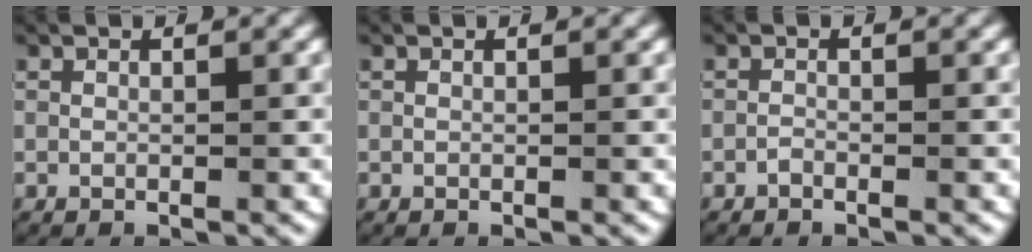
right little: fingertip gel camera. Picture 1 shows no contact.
{"total": 0.0}
{"total": 0.7, "force": [-0.7, 0.2, 0.2], "torque": [-0.007, -0.004, -0.014]}